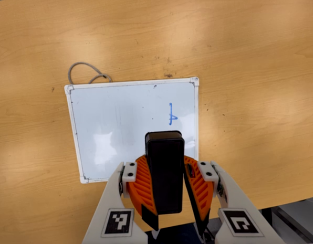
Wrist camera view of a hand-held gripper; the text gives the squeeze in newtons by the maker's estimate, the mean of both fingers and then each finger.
{"total": 11.7, "left": 11.4, "right": 11.9}